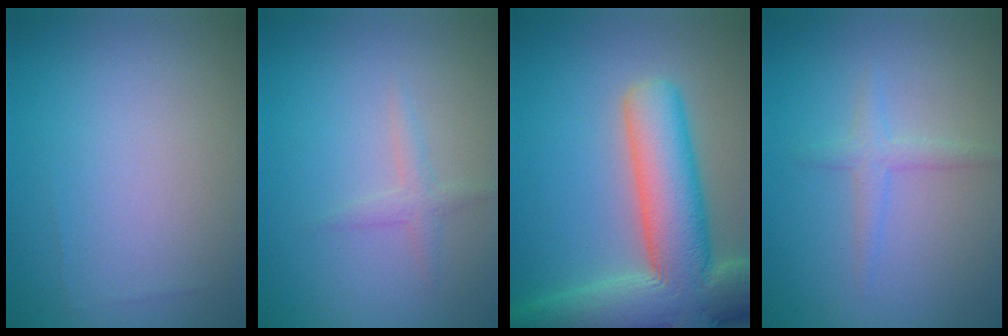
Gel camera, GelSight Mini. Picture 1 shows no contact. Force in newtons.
{"total": 1.2, "press": 1.2, "slide": 0.0}
{"total": 12.5, "press": 12.5, "slide": 0.9}
{"total": 1.6, "press": 1.6, "slide": 0.1}